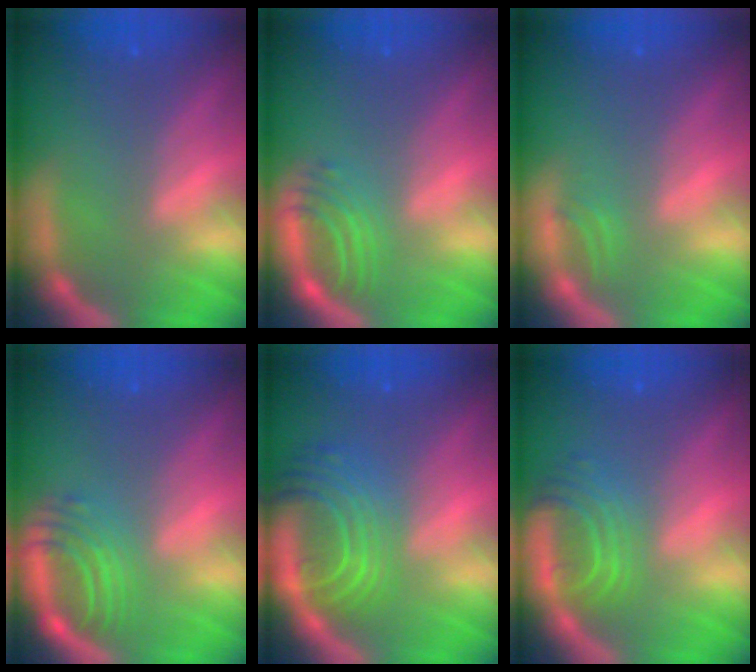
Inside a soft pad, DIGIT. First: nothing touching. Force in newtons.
{"total": 4.0}
{"total": 0.9}
{"total": 5.5}
{"total": 9.5}
{"total": 5.0}